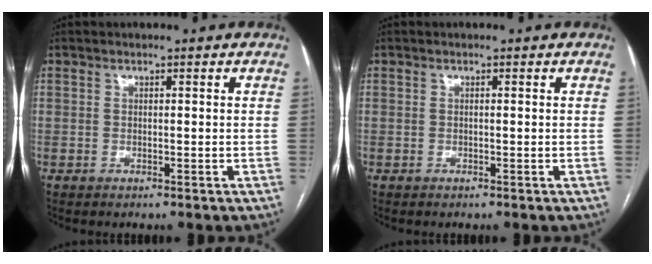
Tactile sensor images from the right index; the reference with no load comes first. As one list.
[{"total": 0.0}]